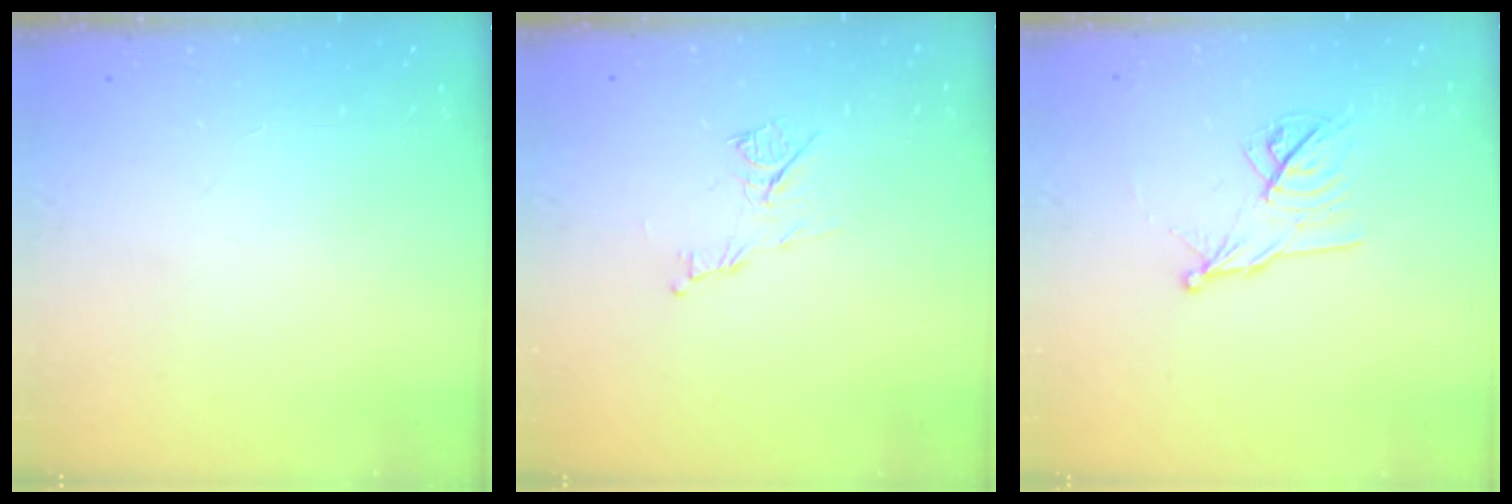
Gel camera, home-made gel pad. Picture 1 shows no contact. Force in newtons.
{"total": 7.2, "press": 7.1, "slide": 0.8}
{"total": 11.3, "press": 11.3, "slide": 0.5}